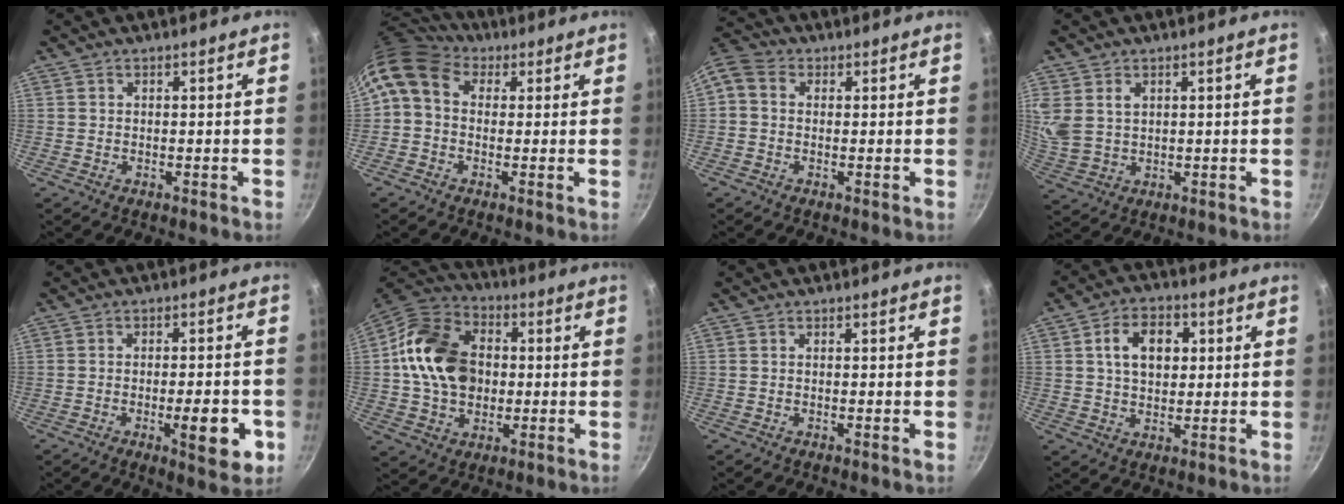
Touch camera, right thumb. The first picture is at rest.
{"total": 9.4, "force": [2.8, 7.0, 5.6], "torque": [-0.099, 0.019, 0.029]}
{"total": 5.4, "force": [0.2, 4.4, 3.2], "torque": [-0.073, 0.025, -0.011]}
{"total": 6.9, "force": [2.5, 4.9, 4.3], "torque": [-0.082, -0.009, 0.057]}
{"total": 9.9, "force": [-3.2, 3.0, 8.9], "torque": [-0.107, 0.008, -0.039]}
{"total": 18.1, "force": [1.1, 13.9, 11.6], "torque": [-0.184, 0.021, 0.010]}
{"total": 0.5, "force": [-0.2, -0.1, 0.5], "torque": [-0.008, -0.001, -0.006]}
{"total": 9.5, "force": [2.1, 6.7, 6.5], "torque": [-0.085, 0.008, 0.028]}